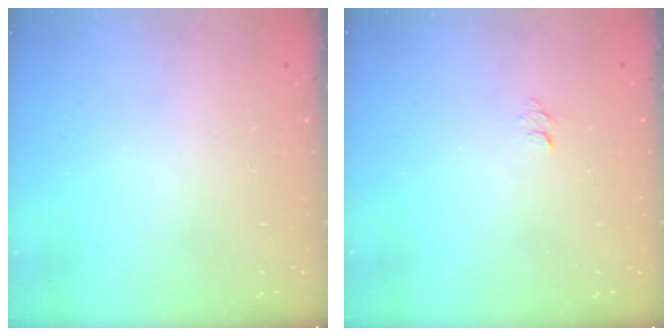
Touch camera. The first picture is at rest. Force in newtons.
{"total": 4.0, "press": 4.0, "slide": 0.3}